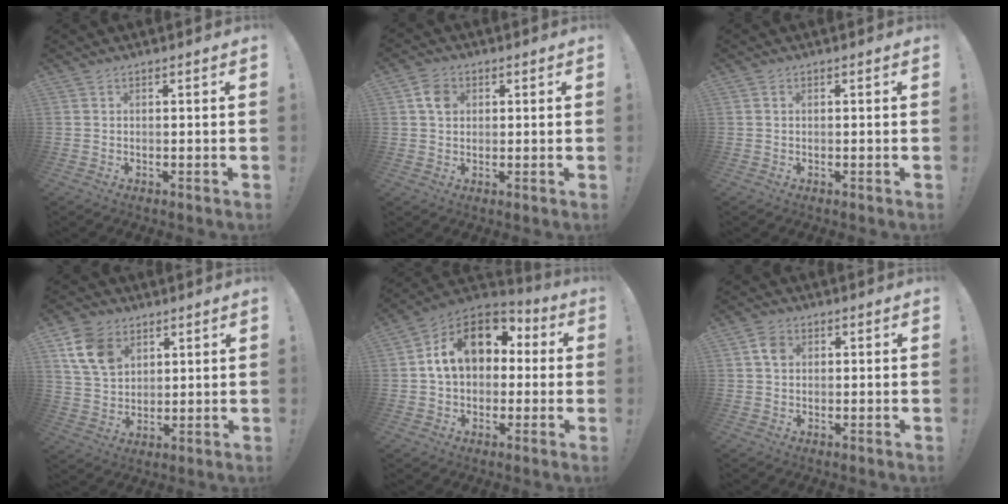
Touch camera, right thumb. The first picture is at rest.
{"total": 5.3, "force": [1.7, 4.2, 2.6], "torque": [-0.041, 0.005, 0.033]}
{"total": 0.5, "force": [0.2, 0.4, 0.3], "torque": [-0.012, 0.005, 0.005]}
{"total": 12.7, "force": [6.3, 9.2, 6.2], "torque": [-0.106, -0.015, 0.127]}
{"total": 16.6, "force": [4.6, 11.6, 10.9], "torque": [-0.165, -0.002, 0.085]}
{"total": 4.2, "force": [1.2, 3.3, 2.3], "torque": [-0.031, 0.003, 0.021]}